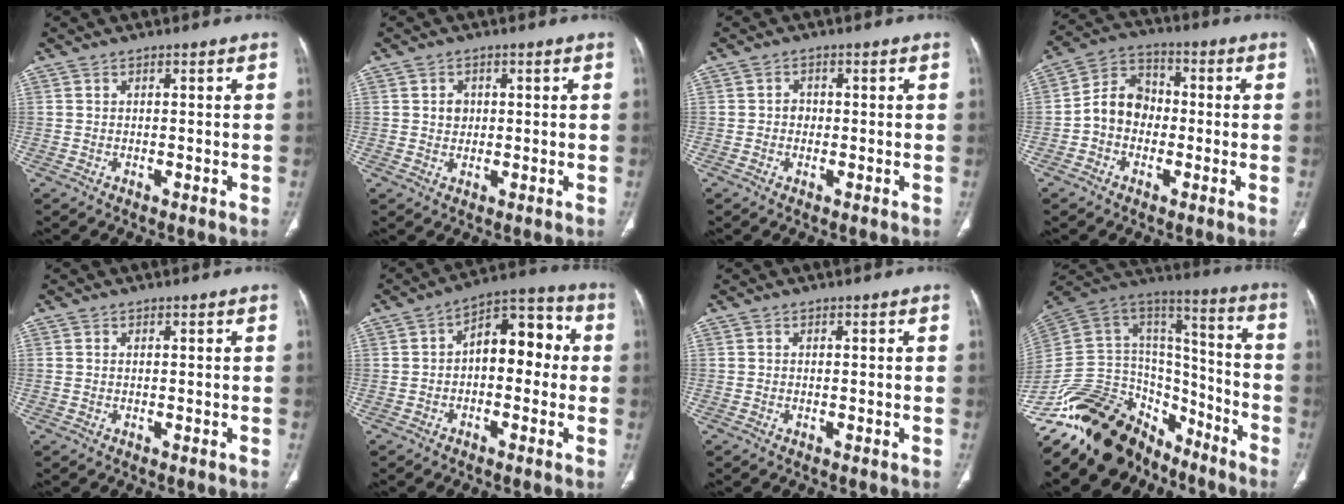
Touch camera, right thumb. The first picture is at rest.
{"total": 2.4, "force": [0.5, 2.1, 1.1], "torque": [-0.006, 0.000, 0.009]}
{"total": 1.8, "force": [-0.2, 1.5, 0.9], "torque": [-0.005, 0.005, -0.004]}
{"total": 9.7, "force": [-1.7, 8.0, 5.3], "torque": [-0.072, 0.040, -0.047]}
{"total": 0.5, "force": [0.0, 0.3, 0.4], "torque": [-0.014, 0.007, 0.005]}
{"total": 11.0, "force": [0.1, 6.6, 8.8], "torque": [-0.088, 0.041, -0.011]}
{"total": 0.0}
{"total": 30.1, "force": [-21.1, 16.4, 14.0], "torque": [-0.274, 0.069, -0.360]}